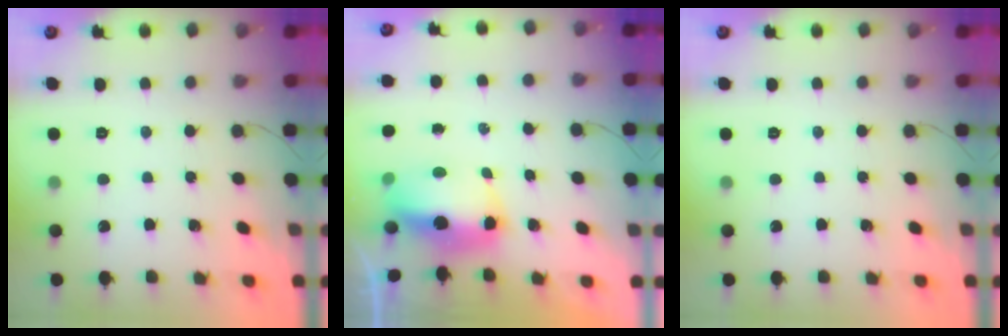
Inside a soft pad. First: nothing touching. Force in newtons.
{"total": 8.8, "press": 8.7, "slide": 1.6}
{"total": 0.0}